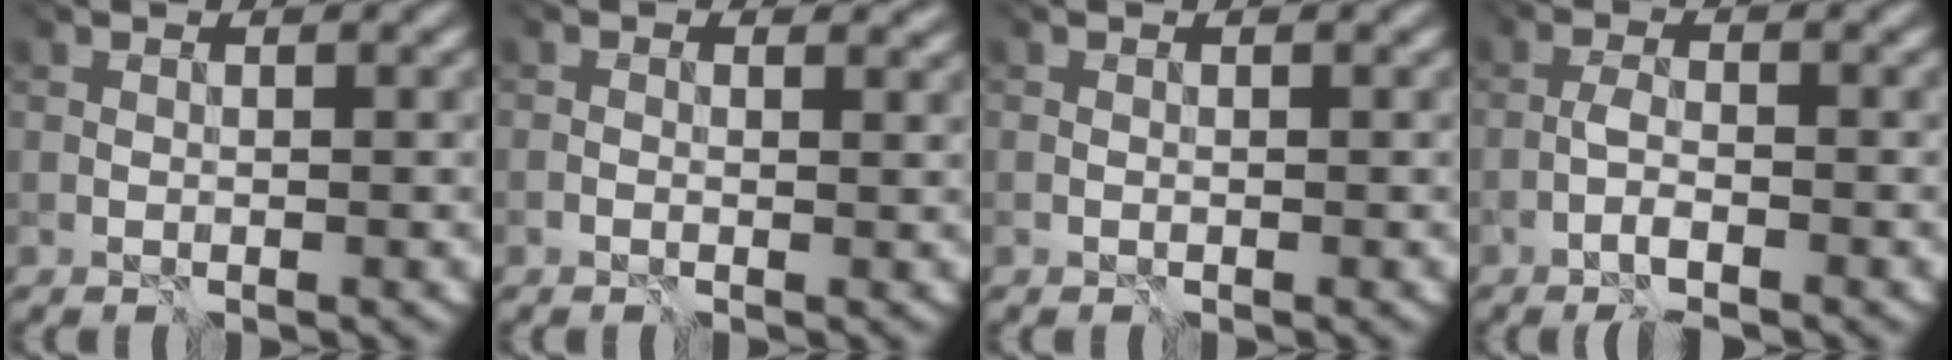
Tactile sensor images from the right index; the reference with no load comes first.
{"total": 0.7, "force": [-0.6, 0.3, 0.2], "torque": [0.001, -0.005, -0.008]}
{"total": 0.8, "force": [-0.6, -0.3, -0.4], "torque": [0.006, -0.001, -0.007]}
{"total": 4.6, "force": [-4.2, -0.4, 1.7], "torque": [-0.037, 0.001, -0.057]}